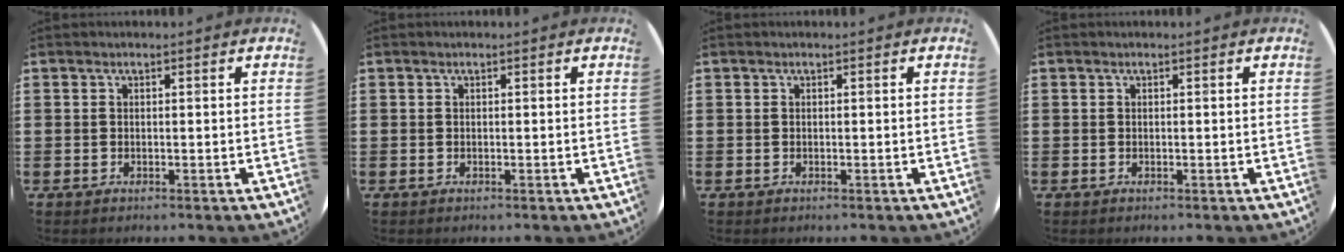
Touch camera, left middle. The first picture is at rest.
{"total": 0.0}
{"total": 0.0}
{"total": 0.0}